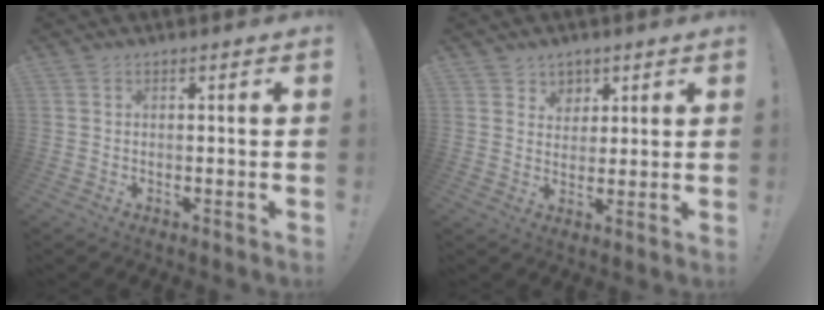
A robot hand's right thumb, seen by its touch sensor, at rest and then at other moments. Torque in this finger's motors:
{"motor_torque": [-0.05, 0.43, 0.31, 0.12, -0.02]}